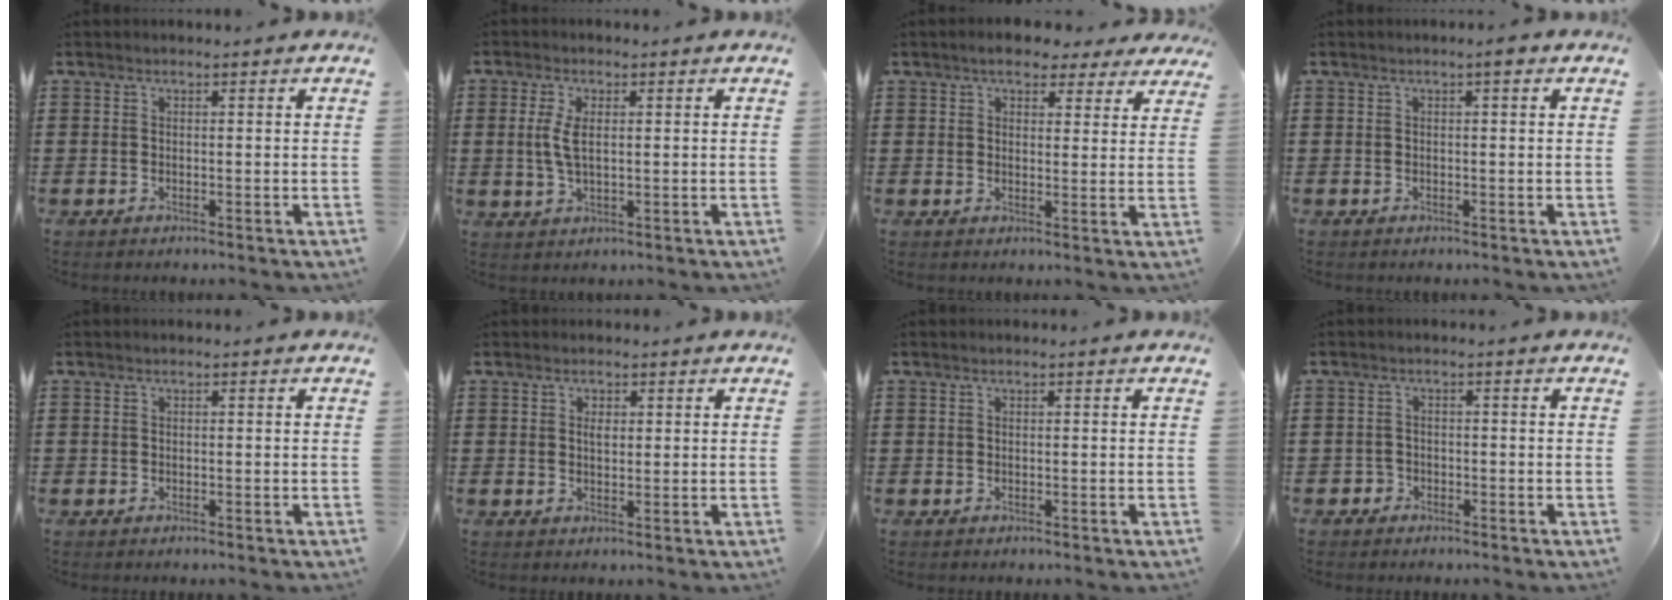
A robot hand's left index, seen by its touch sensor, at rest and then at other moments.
{"total": 4.2, "force": [0.6, 1.8, 3.7], "torque": [-0.092, 0.001, 0.005]}
{"total": 4.7, "force": [3.9, 1.7, 2.1], "torque": [-0.045, -0.002, 0.071]}
{"total": 1.2, "force": [0.5, 0.1, 1.1], "torque": [-0.021, 0.003, 0.009]}
{"total": 0.0}
{"total": 1.5, "force": [0.7, 0.8, 1.0], "torque": [-0.021, 0.004, 0.014]}
{"total": 0.0}
{"total": 1.3, "force": [-1.0, 0.8, -0.1], "torque": [-0.005, 0.001, -0.024]}